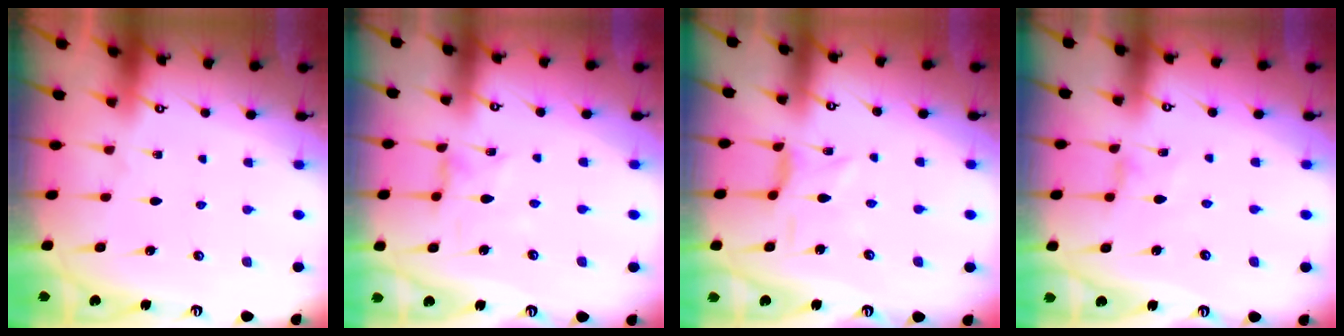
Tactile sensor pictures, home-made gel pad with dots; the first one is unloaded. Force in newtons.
{"total": 2.2, "press": 2.2, "slide": 0.4}
{"total": 1.8, "press": 1.7, "slide": 0.4}
{"total": 0.9, "press": 0.8, "slide": 0.4}